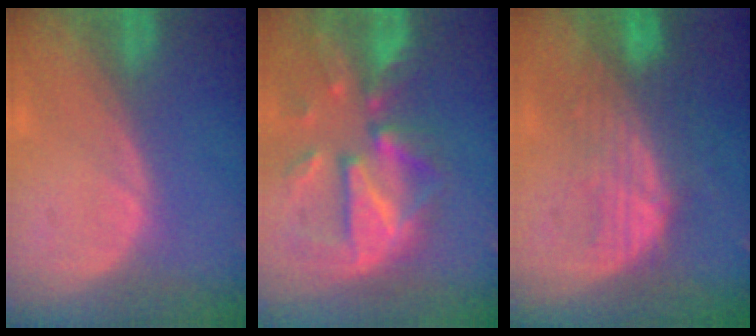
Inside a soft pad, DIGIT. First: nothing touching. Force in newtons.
{"total": 12.0, "press": 10.4, "slide": 6.0}
{"total": 7.2, "press": 7.0, "slide": 1.5}